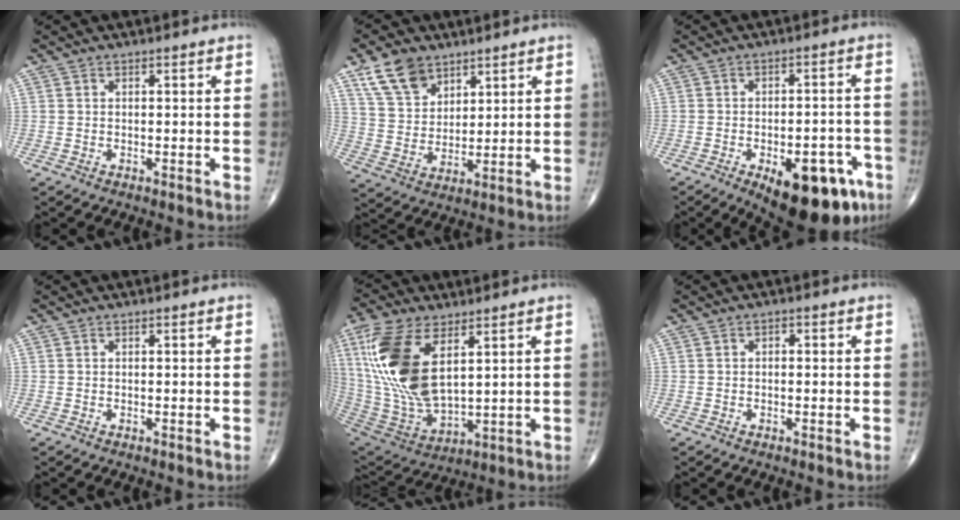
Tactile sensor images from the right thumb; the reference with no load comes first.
{"total": 9.8, "force": [6.4, 6.0, 4.5], "torque": [-0.067, -0.027, 0.128]}
{"total": 17.3, "force": [-8.5, 7.9, 12.8], "torque": [-0.121, 0.035, -0.102]}
{"total": 0.0}
{"total": 20.2, "force": [6.6, 9.8, 16.4], "torque": [-0.344, -0.030, 0.134]}
{"total": 0.9, "force": [0.0, 0.6, 0.7], "torque": [-0.006, 0.004, -0.004]}